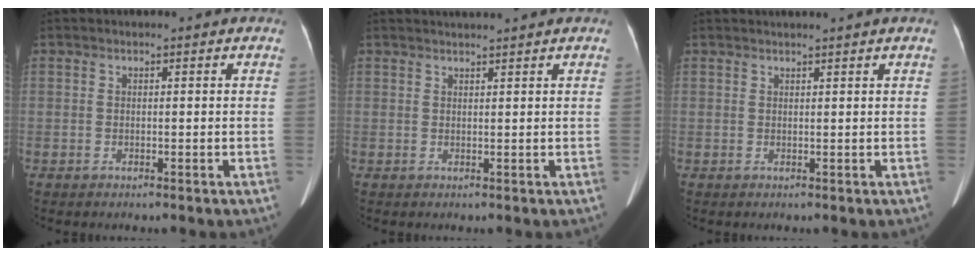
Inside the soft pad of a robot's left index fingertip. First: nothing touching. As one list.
[{"total": 2.3, "force": [2.1, -0.7, 0.6], "torque": [-0.007, 0.012, 0.035]}, {"total": 2.1, "force": [1.8, -0.7, 0.8], "torque": [-0.013, 0.012, 0.033]}]